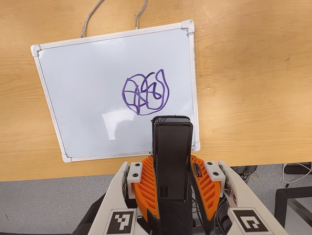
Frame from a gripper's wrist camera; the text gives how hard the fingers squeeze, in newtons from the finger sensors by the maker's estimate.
{"total": 4.8, "left": 3.1, "right": 6.4}